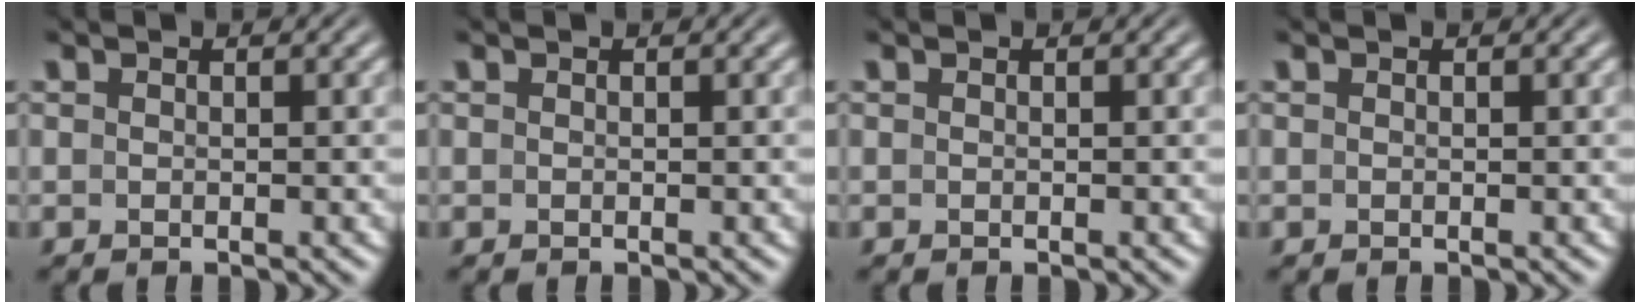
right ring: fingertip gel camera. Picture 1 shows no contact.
{"total": 0.0}
{"total": 0.0}
{"total": 0.0}